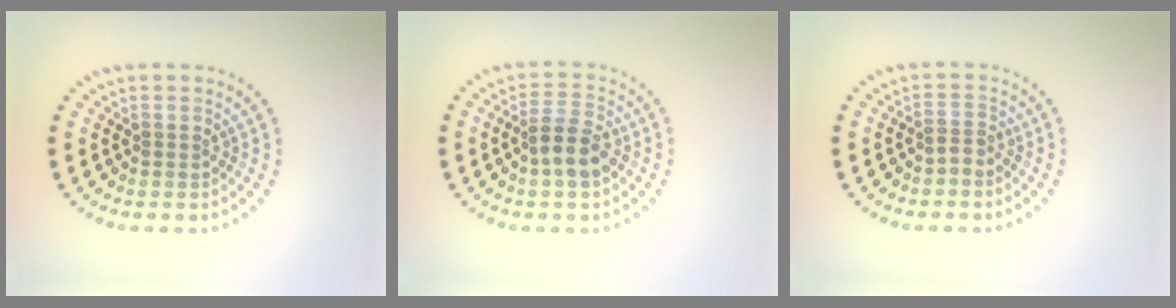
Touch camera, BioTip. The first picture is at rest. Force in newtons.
{"total": 3.3, "press": 3.2, "slide": 1.1}
{"total": 1.1, "press": 0.7, "slide": 0.9}